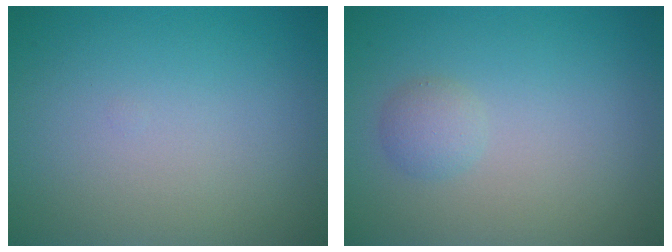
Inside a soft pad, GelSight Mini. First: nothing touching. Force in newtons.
{"total": 1.3, "press": 1.3, "slide": 0.2}